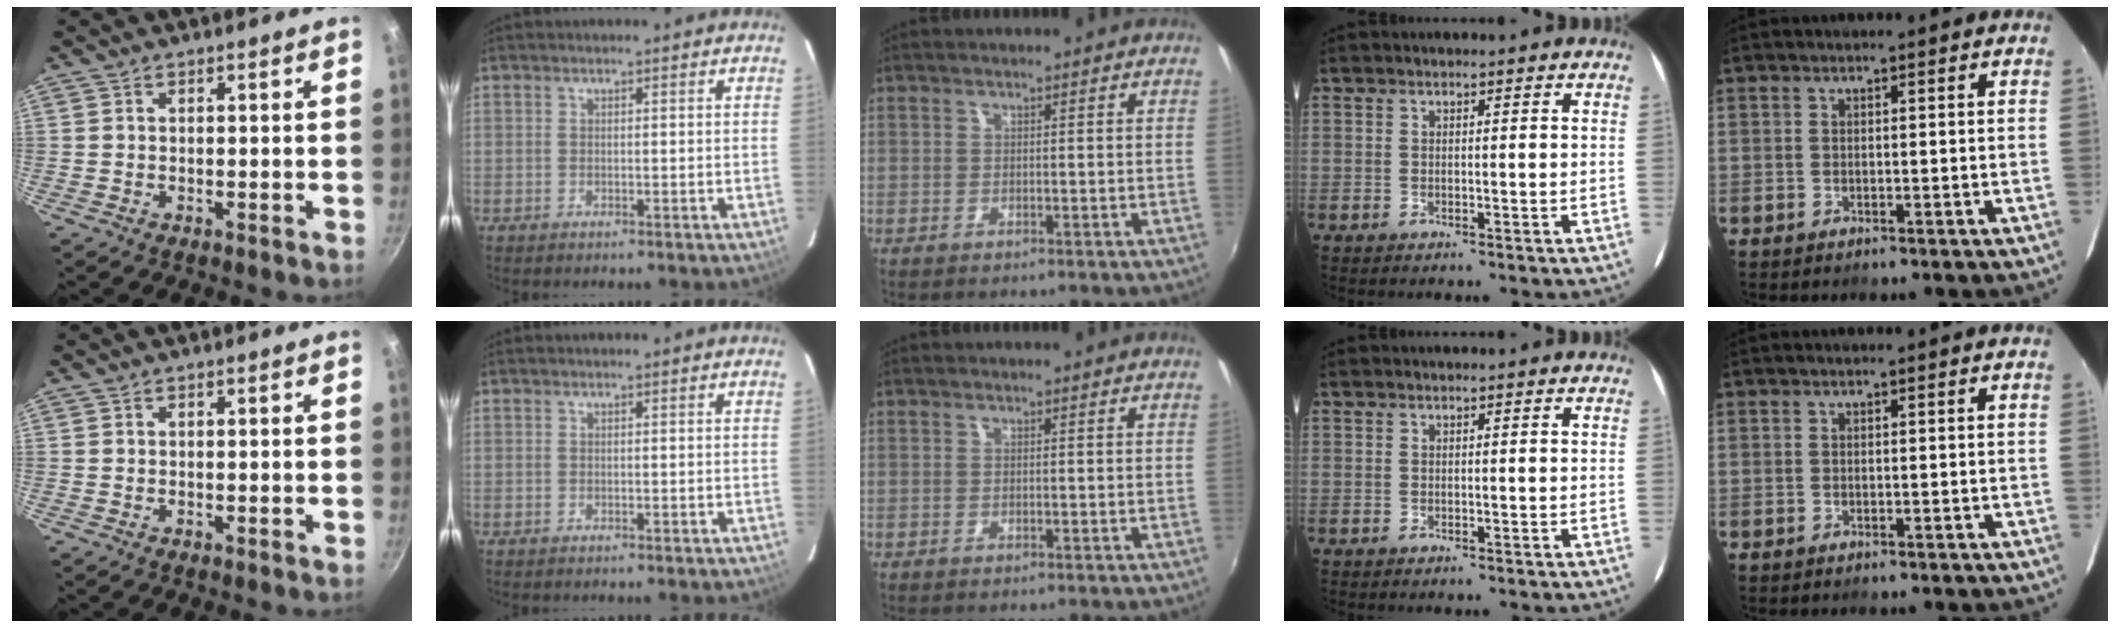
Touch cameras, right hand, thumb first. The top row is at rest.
{}